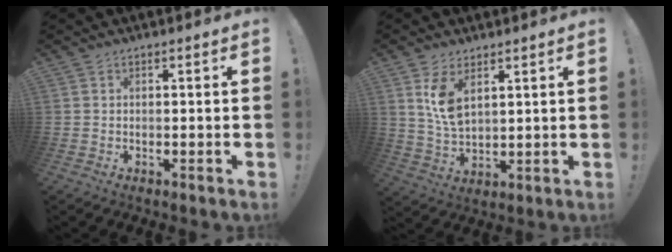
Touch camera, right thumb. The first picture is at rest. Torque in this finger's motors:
{"motor_torque": [0.01, 0.21, 0.06, 0.15, 0.16]}